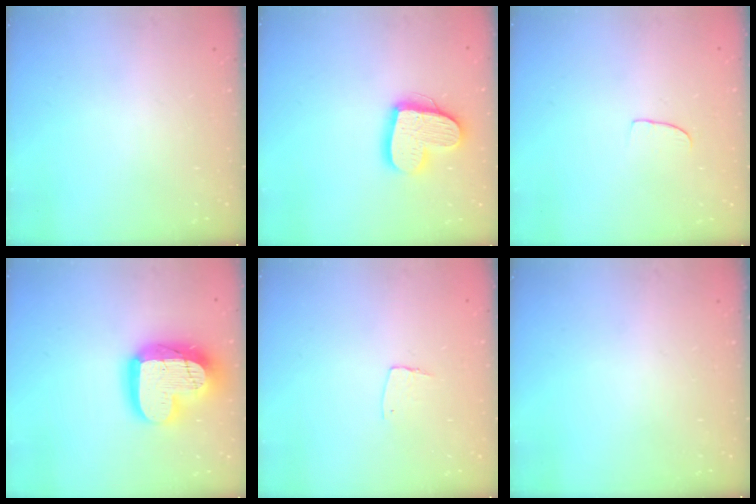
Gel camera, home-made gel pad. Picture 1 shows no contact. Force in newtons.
{"total": 16.2, "press": 16.2, "slide": 1.4}
{"total": 5.2, "press": 5.2, "slide": 0.3}
{"total": 21.2, "press": 21.2, "slide": 1.7}
{"total": 4.7, "press": 4.7, "slide": 0.4}
{"total": 0.0}